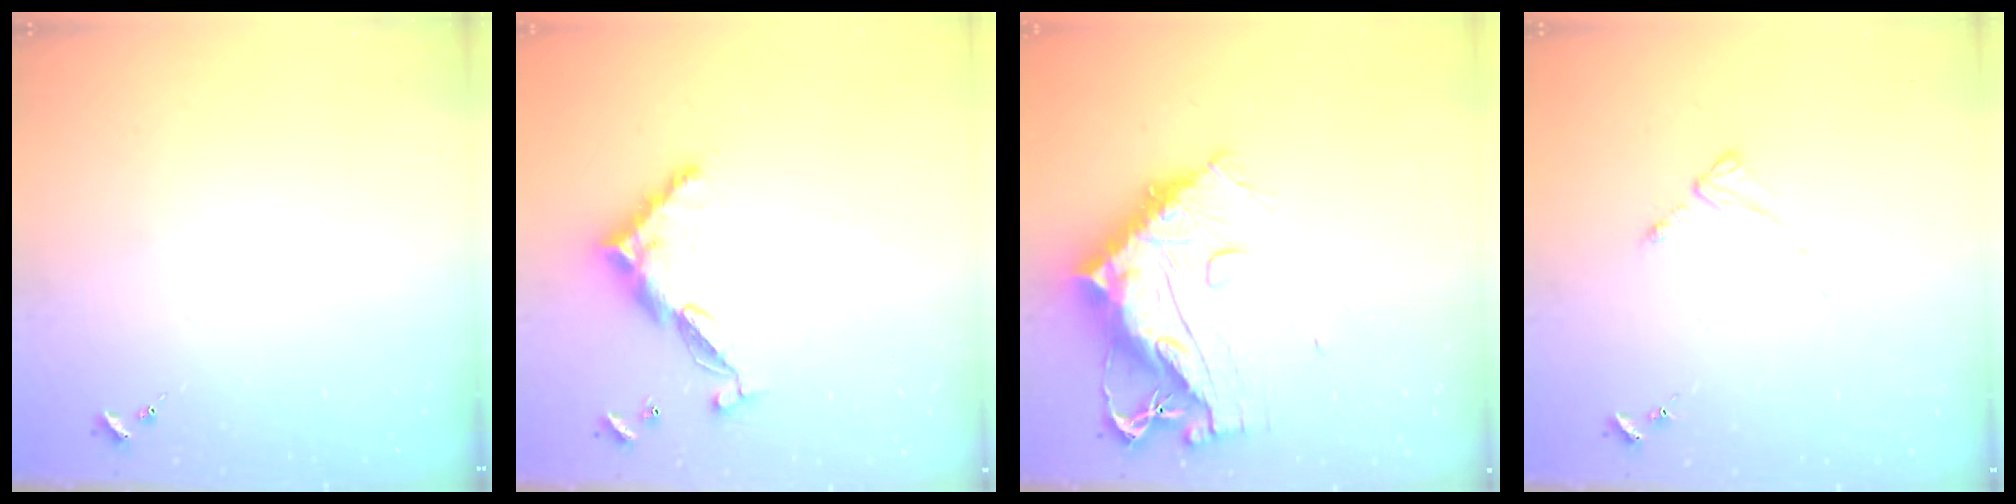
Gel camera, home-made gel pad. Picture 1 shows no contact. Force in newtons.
{"total": 11.7, "press": 11.7, "slide": 0.3}
{"total": 16.4, "press": 16.3, "slide": 1.5}
{"total": 2.5, "press": 2.5, "slide": 0.3}